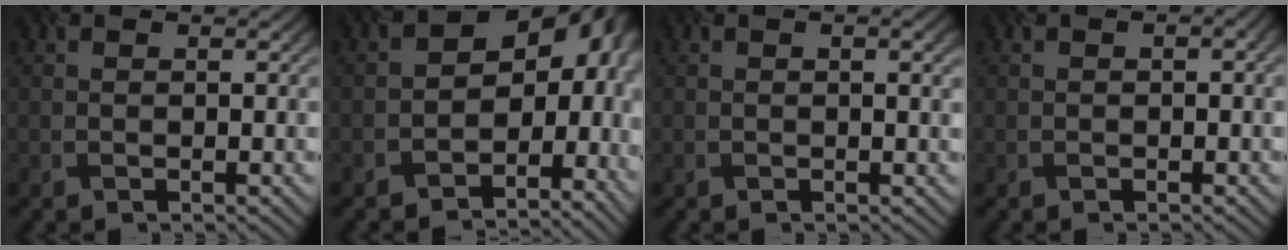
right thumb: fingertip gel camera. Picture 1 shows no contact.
{"total": 12.1, "force": [-2.8, 8.4, 8.3], "torque": [-0.107, -0.024, -0.029]}
{"total": 2.2, "force": [0.5, 0.7, 2.0], "torque": [-0.022, 0.003, 0.002]}
{"total": 1.6, "force": [0.0, 0.7, 1.4], "torque": [-0.014, 0.000, -0.003]}